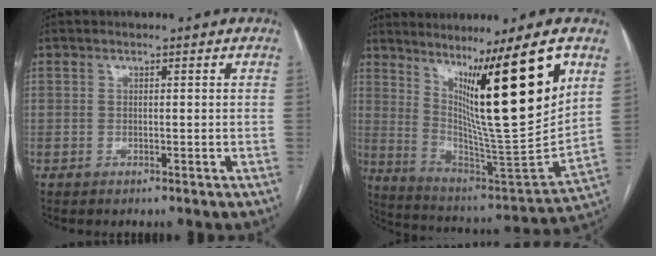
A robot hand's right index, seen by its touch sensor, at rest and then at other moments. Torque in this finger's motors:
{"motor_torque": [1.36, 0.78, 1.05, 0.21]}